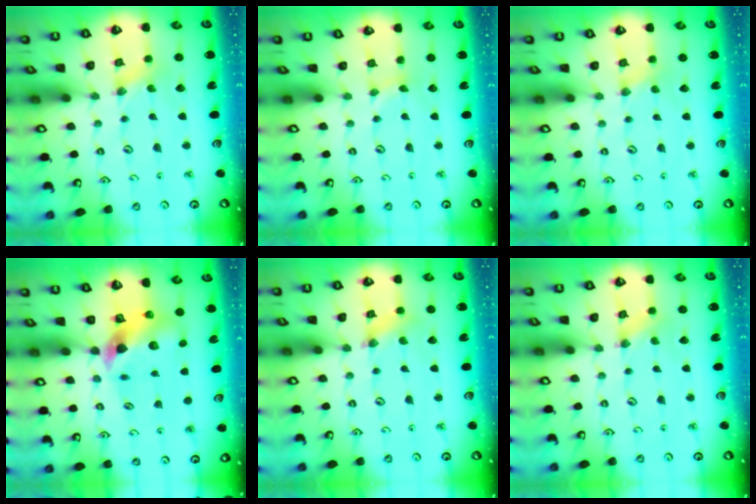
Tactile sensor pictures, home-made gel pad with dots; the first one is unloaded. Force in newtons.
{"total": 1.3, "press": 1.2, "slide": 0.2}
{"total": 1.5, "press": 1.4, "slide": 0.2}
{"total": 8.2, "press": 8.1, "slide": 1.1}
{"total": 2.5, "press": 2.4, "slide": 0.3}
{"total": 0.0}